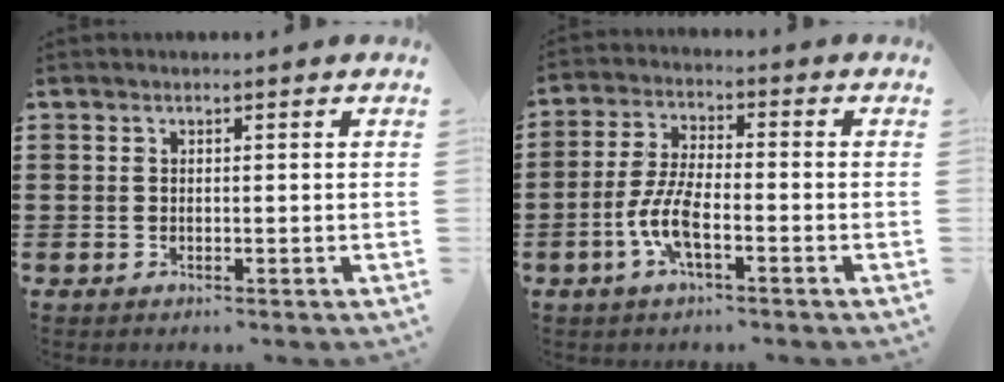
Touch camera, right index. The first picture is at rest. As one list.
[{"total": 7.1, "force": [-2.7, 2.1, 6.2], "torque": [-0.151, -0.014, -0.059]}]